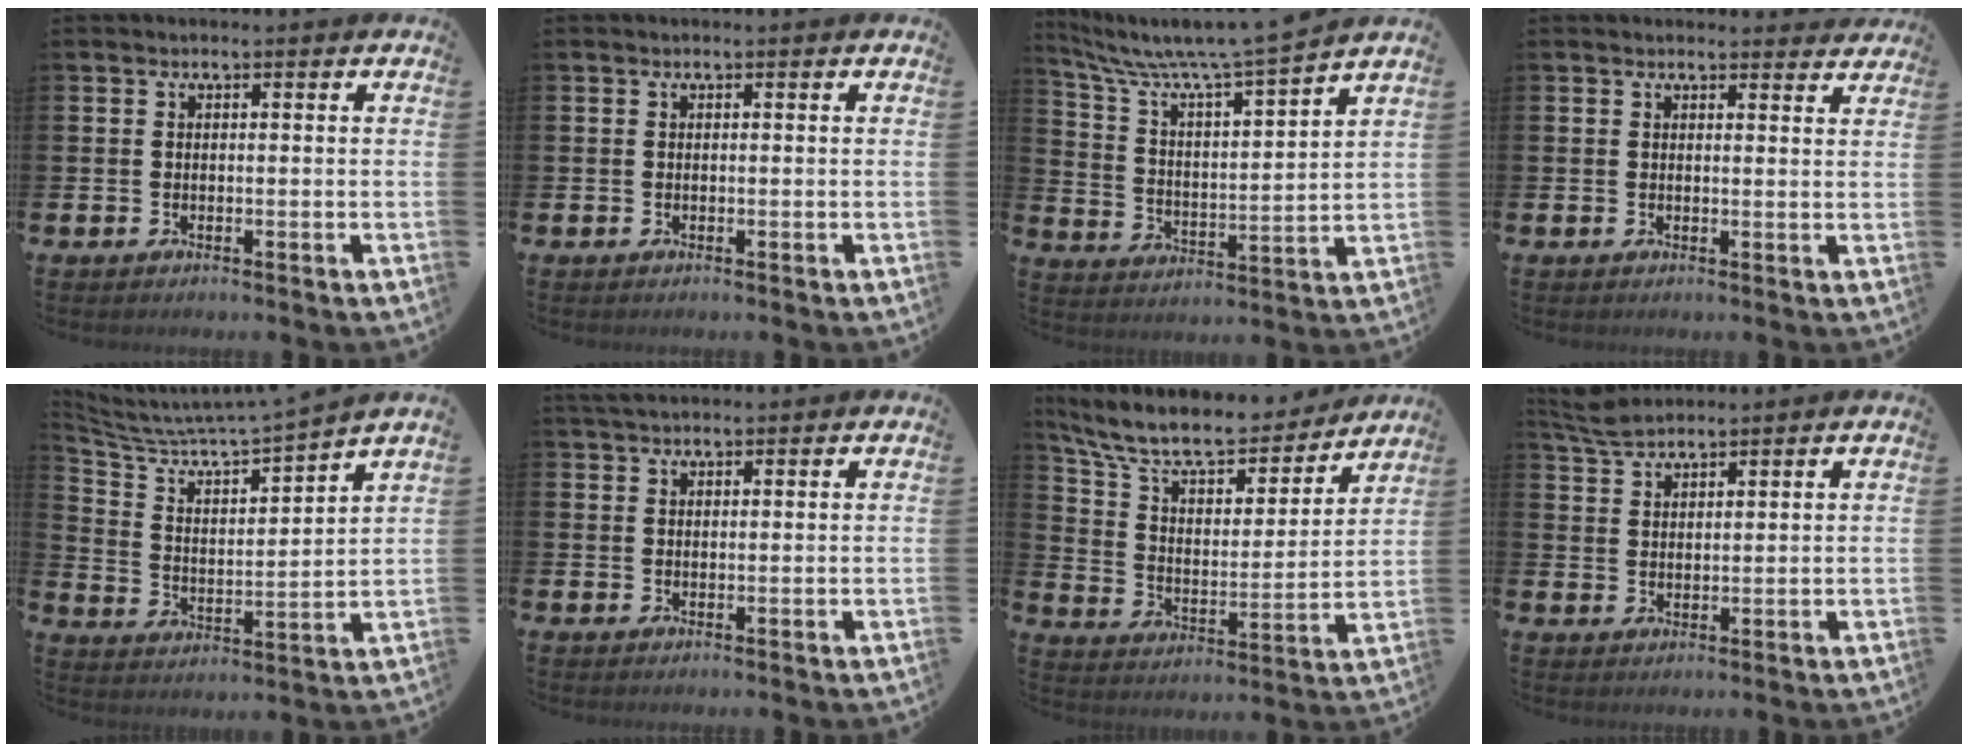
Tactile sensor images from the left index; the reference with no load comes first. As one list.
[{"total": 0.0}, {"total": 8.5, "force": [7.8, 0.0, 3.3], "torque": [-0.099, -0.056, 0.127]}, {"total": 1.9, "force": [1.8, 0.4, -0.1], "torque": [0.010, -0.011, 0.031]}, {"total": 6.5, "force": [6.0, 0.8, 2.5], "torque": [-0.080, -0.054, 0.095]}, {"total": 2.5, "force": [2.3, 0.7, 0.8], "torque": [-0.012, -0.004, 0.041]}, {"total": 10.9, "force": [9.6, 3.2, 4.1], "torque": [-0.123, -0.059, 0.165]}, {"total": 4.5, "force": [4.3, 0.7, 0.9], "torque": [-0.026, -0.016, 0.080]}]